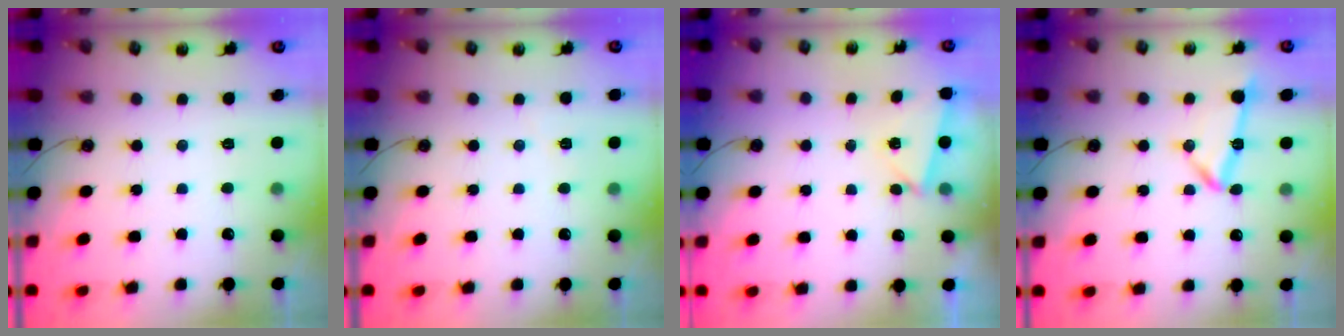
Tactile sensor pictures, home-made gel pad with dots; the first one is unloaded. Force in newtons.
{"total": 2.9, "press": 1.9, "slide": 2.2}
{"total": 3.0, "press": 2.4, "slide": 1.7}
{"total": 11.1, "press": 11.1, "slide": 0.6}